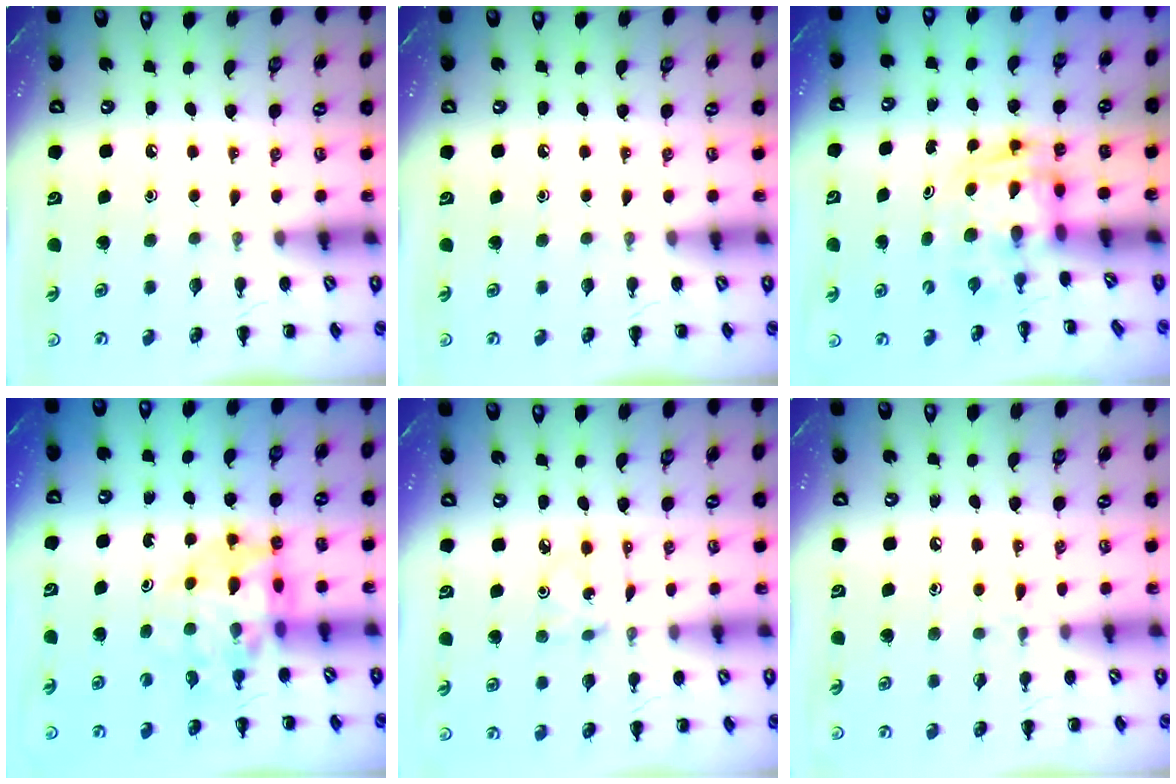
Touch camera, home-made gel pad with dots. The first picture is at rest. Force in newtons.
{"total": 0.0}
{"total": 2.8, "press": 2.7, "slide": 0.5}
{"total": 12.1, "press": 11.5, "slide": 3.7}
{"total": 1.5, "press": 1.4, "slide": 0.4}
{"total": 4.8, "press": 4.4, "slide": 1.9}